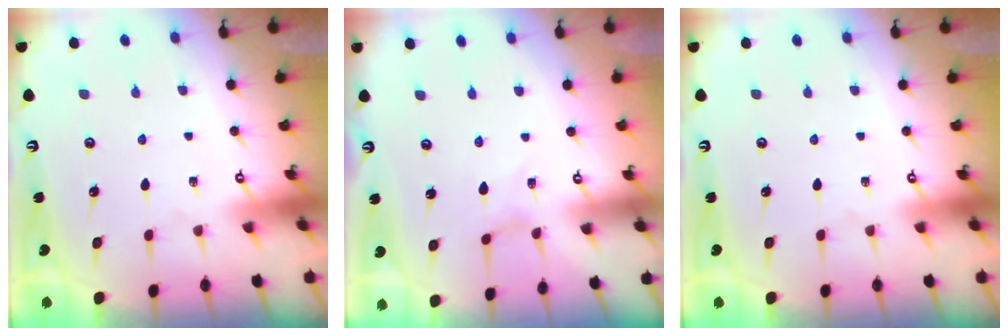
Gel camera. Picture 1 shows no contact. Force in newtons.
{"total": 0.0}
{"total": 0.0}